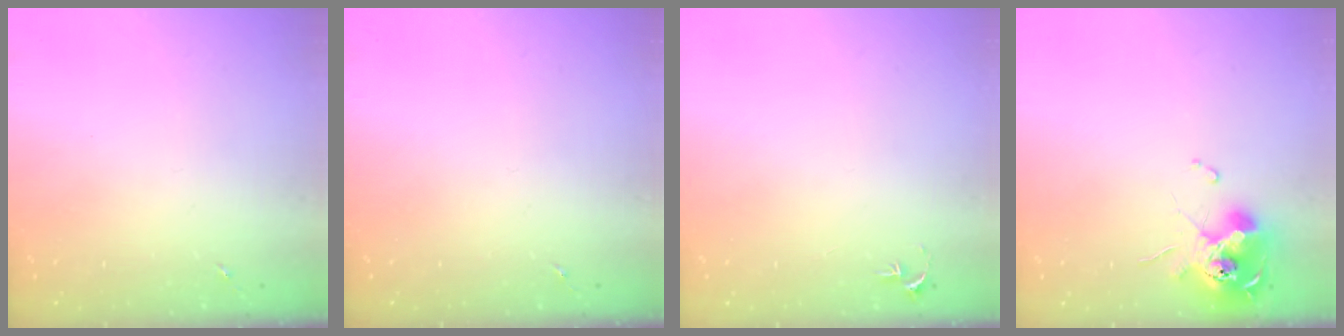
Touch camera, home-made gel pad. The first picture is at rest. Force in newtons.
{"total": 0.0}
{"total": 2.7, "press": 2.7, "slide": 0.3}
{"total": 13.5, "press": 13.4, "slide": 1.2}